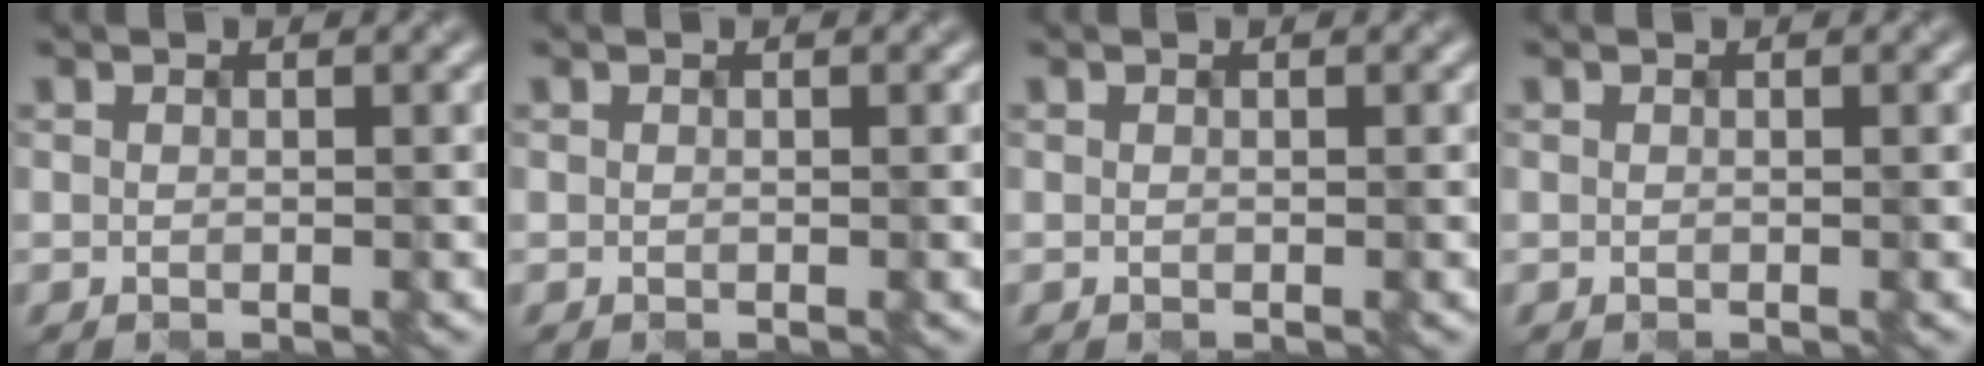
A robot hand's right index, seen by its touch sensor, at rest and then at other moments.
{"total": 0.0}
{"total": 0.0}
{"total": 0.0}